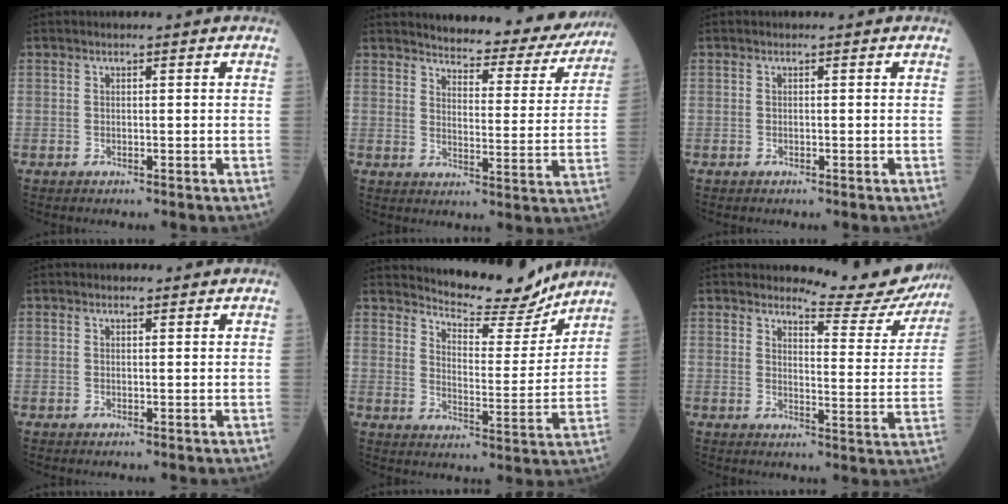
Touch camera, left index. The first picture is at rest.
{"total": 17.1, "force": [16.0, 3.8, 4.6], "torque": [-0.035, -0.051, 0.177]}
{"total": 0.0}
{"total": 0.7, "force": [0.6, 0.0, 0.0], "torque": [-0.009, -0.002, 0.010]}
{"total": 11.7, "force": [11.2, 1.9, 2.6], "torque": [-0.043, -0.021, 0.161]}
{"total": 11.7, "force": [11.5, 1.4, 1.2], "torque": [-0.007, -0.061, 0.127]}